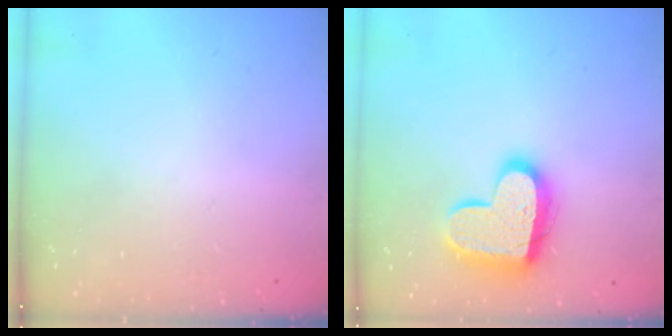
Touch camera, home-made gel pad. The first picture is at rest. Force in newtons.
{"total": 17.6, "press": 17.5, "slide": 1.3}